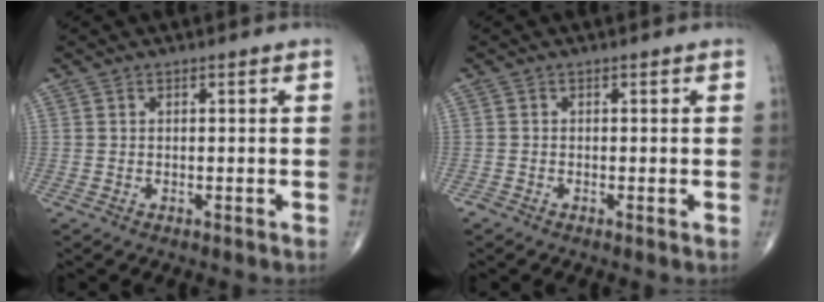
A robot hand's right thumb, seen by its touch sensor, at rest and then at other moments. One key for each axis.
{"total": 0.6, "fx": -0.4, "fy": 0.2, "fz": 0.4, "tx": -0.012, "ty": -0.004, "tz": -0.013}